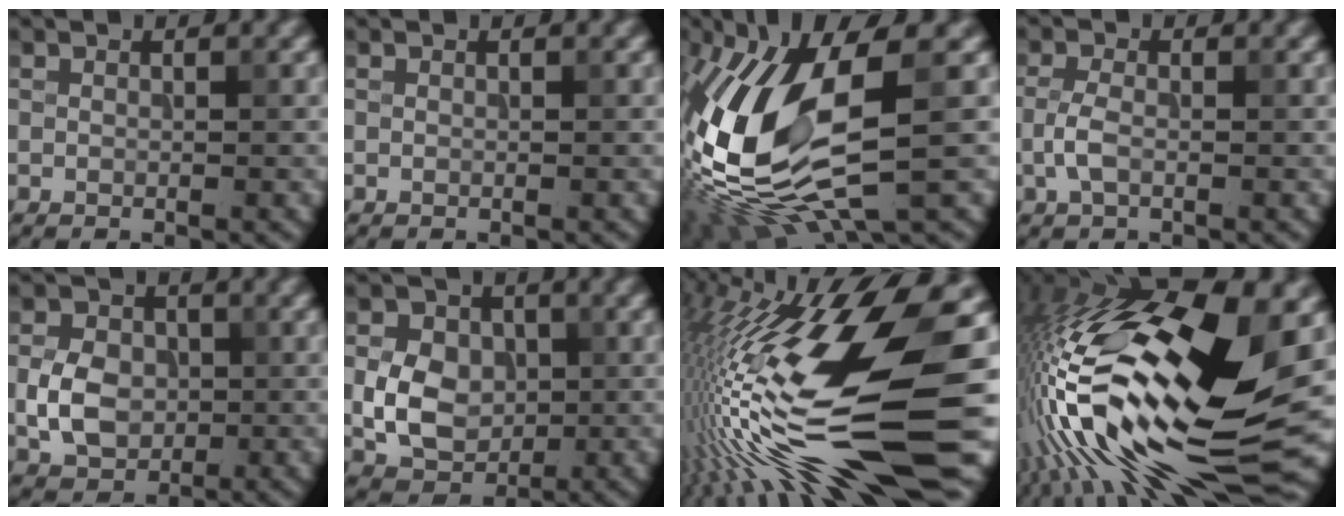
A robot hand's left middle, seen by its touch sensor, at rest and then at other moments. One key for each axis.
{"total": 0.0}
{"total": 13.4, "fx": -1.5, "fy": 5.2, "fz": 12.3, "tx": -0.264, "ty": -0.015, "tz": -0.026}
{"total": 2.1, "fx": -0.6, "fy": 0.9, "fz": 1.7, "tx": -0.040, "ty": 0.002, "tz": -0.019}
{"total": 4.6, "fx": -0.6, "fy": 3.6, "fz": 2.9, "tx": -0.056, "ty": 0.001, "tz": -0.013}
{"total": 5.9, "fx": -0.2, "fy": 4.6, "fz": 3.6, "tx": -0.066, "ty": 0.000, "tz": -0.008}
{"total": 17.6, "fx": -3.5, "fy": 3.9, "fz": 16.8, "tx": -0.308, "ty": 0.014, "tz": -0.062}
{"total": 19.5, "fx": -2.0, "fy": 6.0, "fz": 18.5, "tx": -0.342, "ty": 0.016, "tz": -0.048}